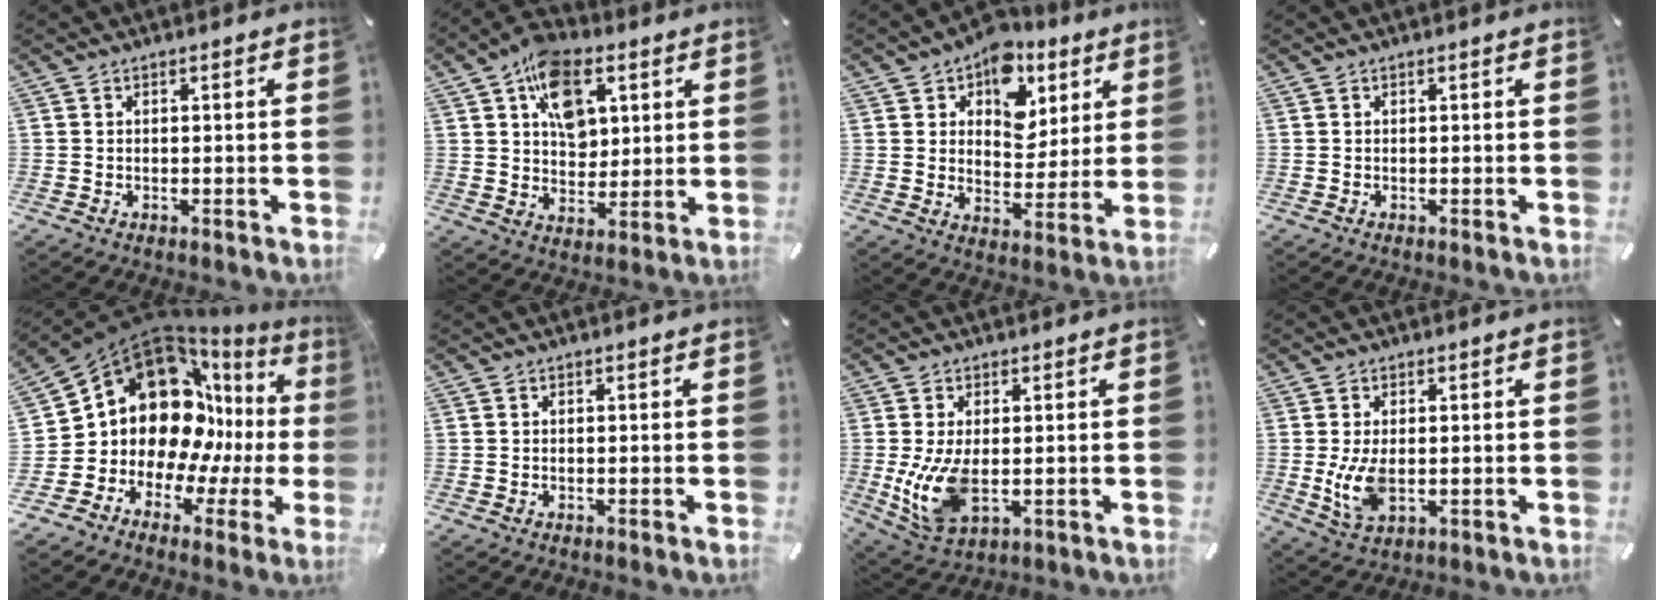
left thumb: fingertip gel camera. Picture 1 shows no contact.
{"total": 12.8, "force": [5.2, 9.0, 7.5], "torque": [-0.115, -0.008, 0.096]}
{"total": 11.6, "force": [6.4, 8.5, 4.7], "torque": [-0.066, -0.045, 0.113]}
{"total": 0.0}
{"total": 16.5, "force": [4.8, 13.2, 8.8], "torque": [-0.159, -0.072, 0.090]}
{"total": 0.0}
{"total": 10.2, "force": [-0.4, 5.9, 8.3], "torque": [-0.192, -0.018, -0.005]}
{"total": 7.2, "force": [-0.2, 4.1, 5.9], "torque": [-0.130, -0.004, -0.006]}